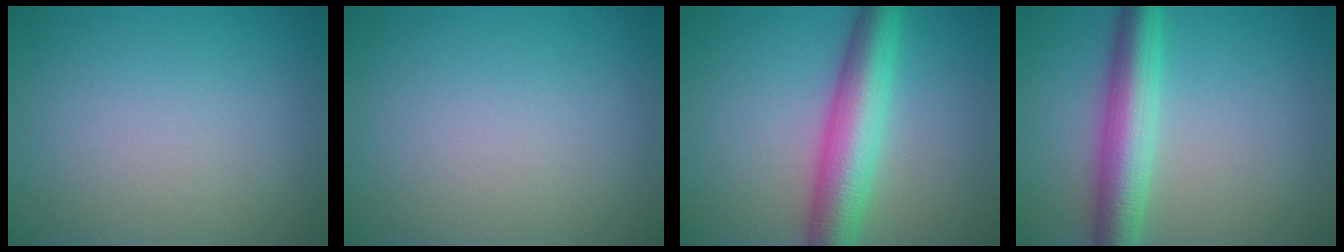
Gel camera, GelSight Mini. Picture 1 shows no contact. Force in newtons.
{"total": 0.0}
{"total": 7.0, "press": 7.0, "slide": 0.1}
{"total": 5.9, "press": 5.9, "slide": 0.1}